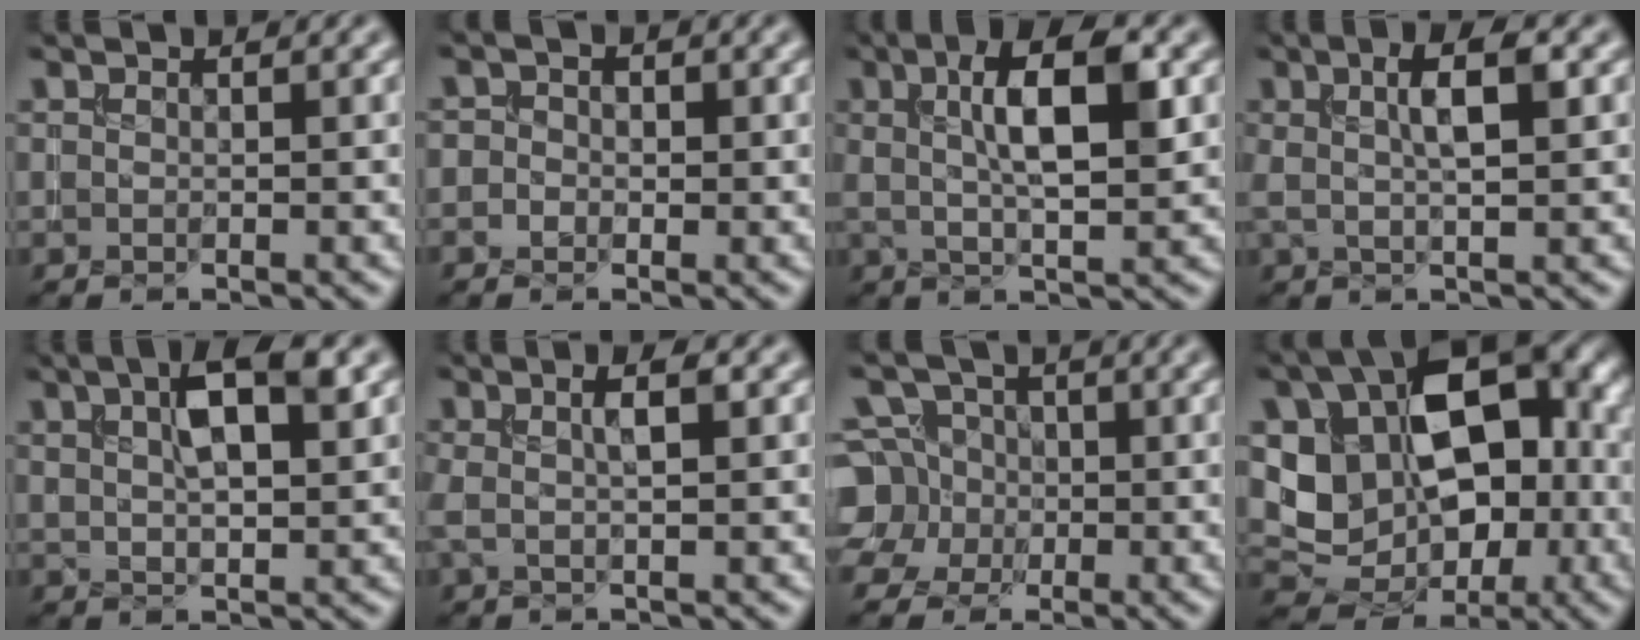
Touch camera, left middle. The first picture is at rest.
{"total": 2.1, "force": [-0.3, 1.9, 1.0], "torque": [0.001, 0.005, -0.027]}
{"total": 6.7, "force": [1.6, 1.8, 6.3], "torque": [-0.096, 0.010, 0.022]}
{"total": 3.7, "force": [0.9, 0.8, 3.5], "torque": [-0.059, 0.007, 0.013]}
{"total": 5.9, "force": [2.6, 2.1, 4.9], "torque": [-0.086, 0.008, 0.043]}
{"total": 2.6, "force": [0.5, 0.5, 2.5], "torque": [-0.042, 0.008, 0.006]}
{"total": 6.8, "force": [-0.5, 6.2, 2.8], "torque": [-0.055, 0.031, -0.047]}
{"total": 13.2, "force": [1.0, 9.4, 9.2], "torque": [-0.134, -0.005, 0.022]}